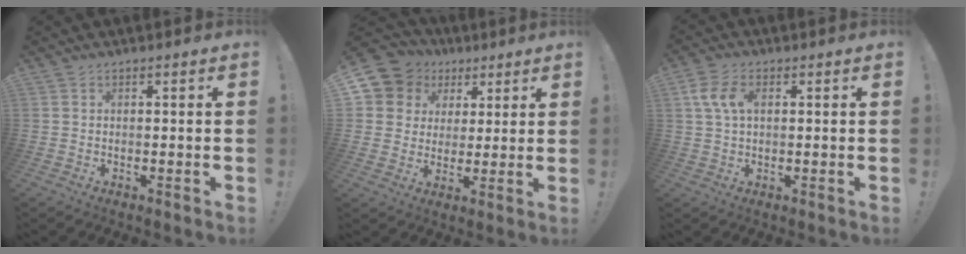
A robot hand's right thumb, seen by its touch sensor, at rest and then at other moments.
{"total": 10.0, "force": [4.5, 8.6, 2.5], "torque": [-0.038, -0.029, 0.095]}
{"total": 7.0, "force": [1.7, 4.2, 5.4], "torque": [-0.105, 0.010, 0.032]}